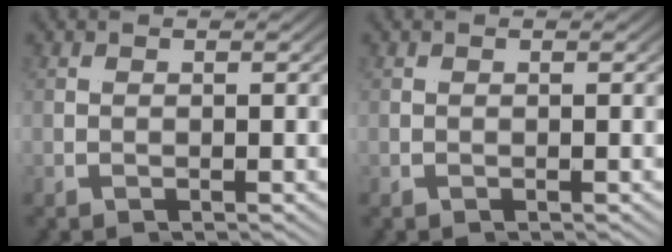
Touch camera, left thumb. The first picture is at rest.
{"total": 0.0}